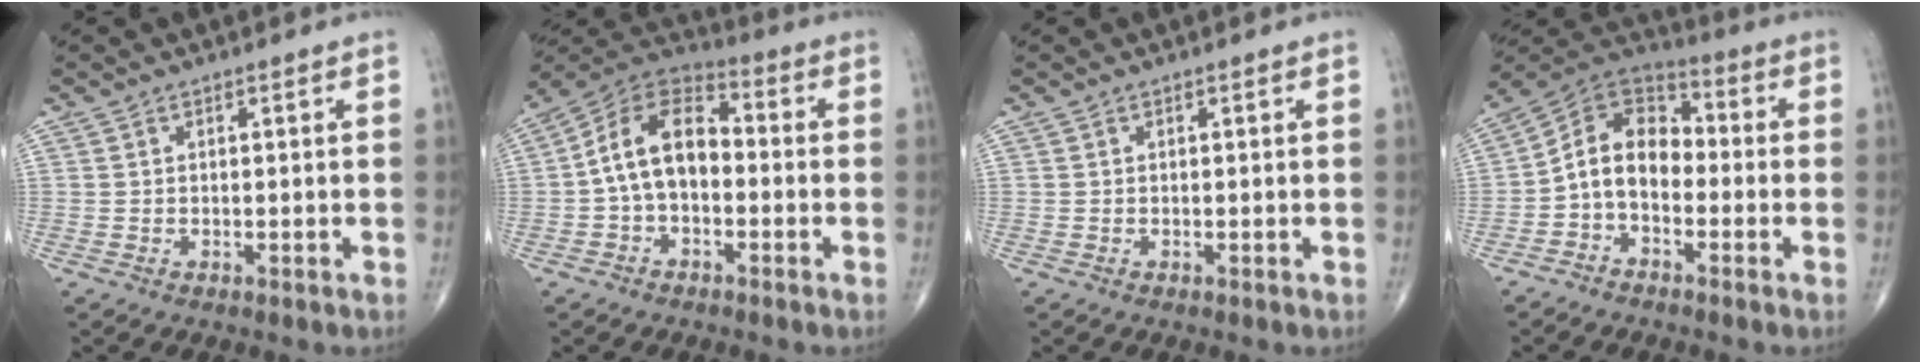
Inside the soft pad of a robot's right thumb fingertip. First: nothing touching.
{"total": 12.8, "force": [-1.0, 8.1, 9.9], "torque": [-0.158, 0.042, -0.033]}
{"total": 0.0}
{"total": 10.5, "force": [-2.2, 7.5, 7.1], "torque": [-0.099, 0.054, -0.058]}